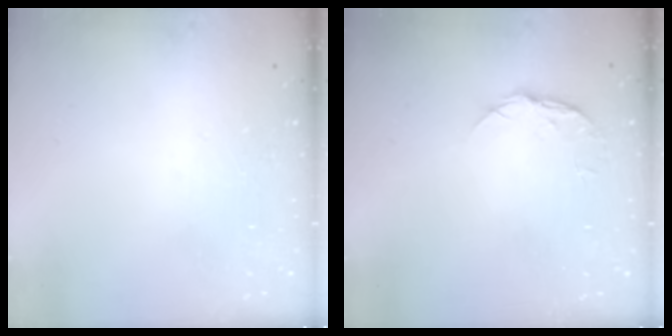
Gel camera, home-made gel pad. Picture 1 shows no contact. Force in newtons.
{"total": 5.2, "press": 5.2, "slide": 0.7}